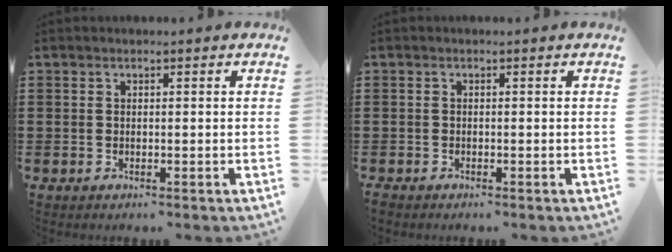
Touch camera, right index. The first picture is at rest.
{"total": 0.6, "force": [-0.6, 0.1, 0.0], "torque": [-0.002, -0.002, -0.013]}